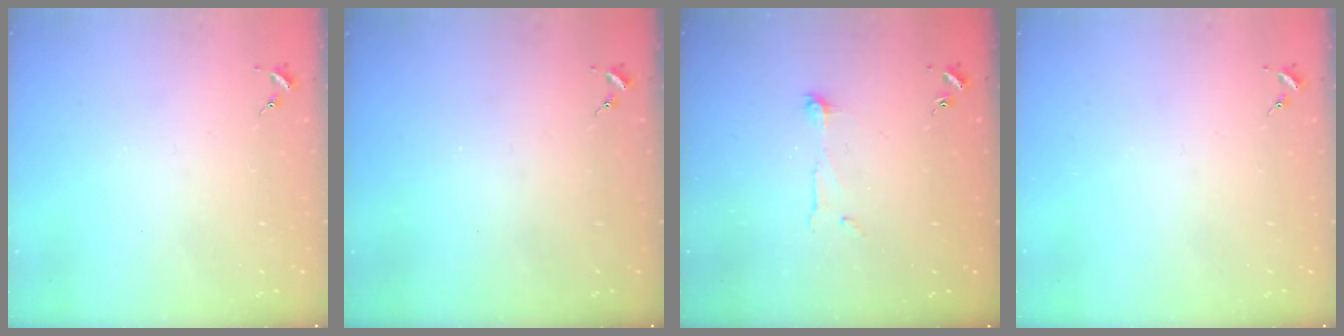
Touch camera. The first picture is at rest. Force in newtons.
{"total": 0.0}
{"total": 4.8, "press": 4.8, "slide": 0.4}
{"total": 0.0}